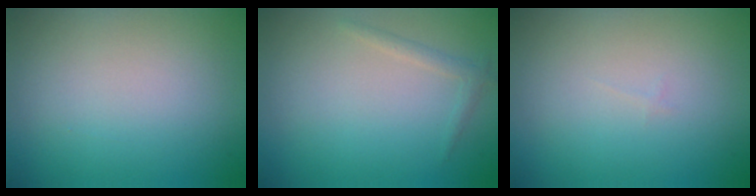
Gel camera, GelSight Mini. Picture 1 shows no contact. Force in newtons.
{"total": 1.0, "press": 1.0, "slide": 0.0}
{"total": 0.0}